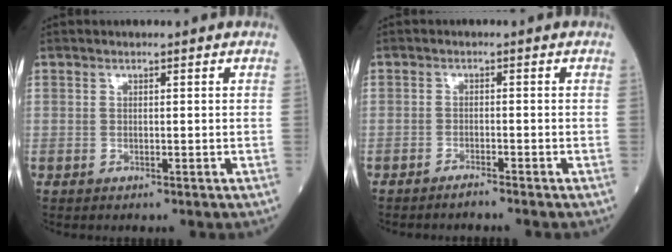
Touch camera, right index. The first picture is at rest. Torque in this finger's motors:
{"motor_torque": [-0.28, -0.15, -0.07, -0.02]}